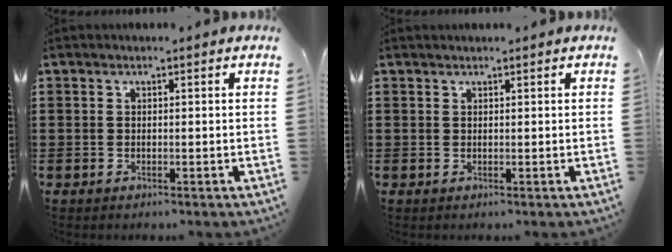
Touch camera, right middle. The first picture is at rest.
{"total": 0.8, "force": [0.8, 0.1, -0.1], "torque": [0.000, 0.001, 0.015]}